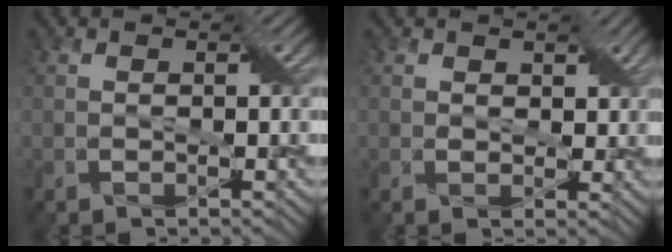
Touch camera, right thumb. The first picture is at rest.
{"total": 2.0, "force": [1.0, 1.5, 0.7], "torque": [-0.014, 0.004, 0.008]}